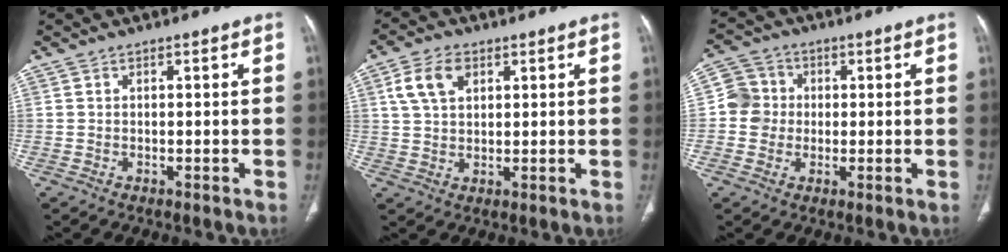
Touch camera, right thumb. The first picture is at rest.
{"total": 6.9, "force": [2.8, 4.4, 4.6], "torque": [-0.082, 0.001, 0.055]}
{"total": 6.1, "force": [0.0, 5.9, 1.3], "torque": [0.001, 0.013, -0.009]}